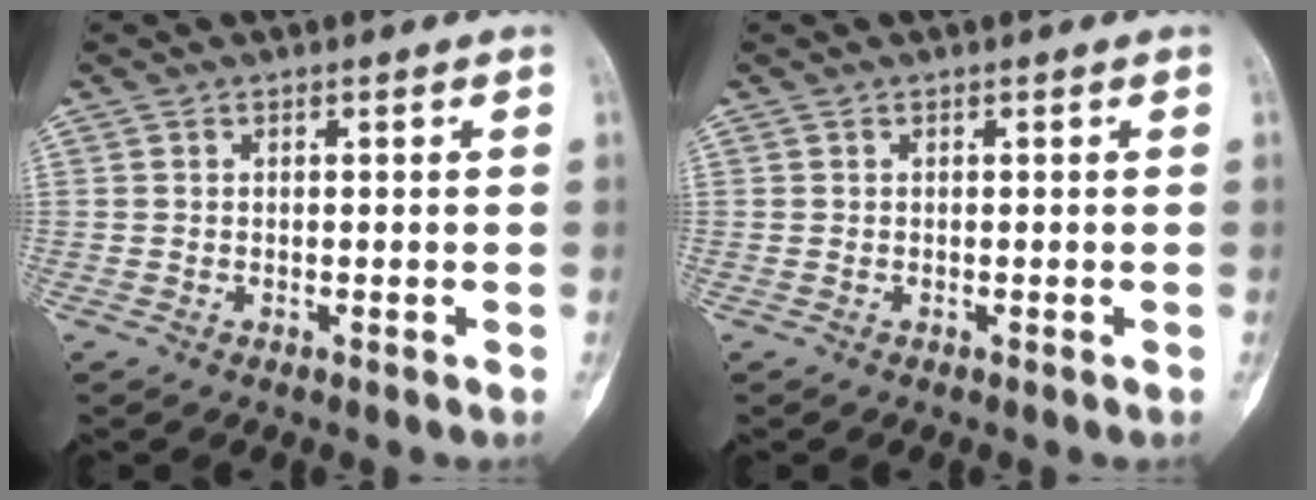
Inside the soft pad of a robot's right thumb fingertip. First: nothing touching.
{"total": 0.0}